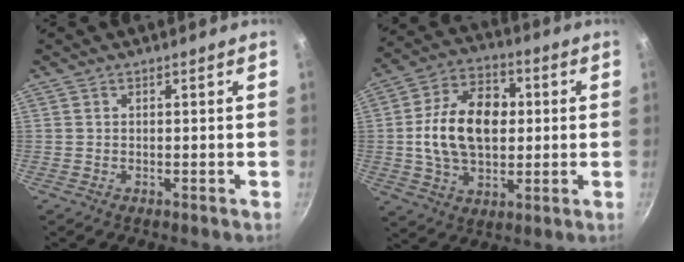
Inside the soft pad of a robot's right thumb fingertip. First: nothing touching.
{"total": 17.1, "force": [1.0, 11.6, 12.5], "torque": [-0.183, 0.020, 0.010]}